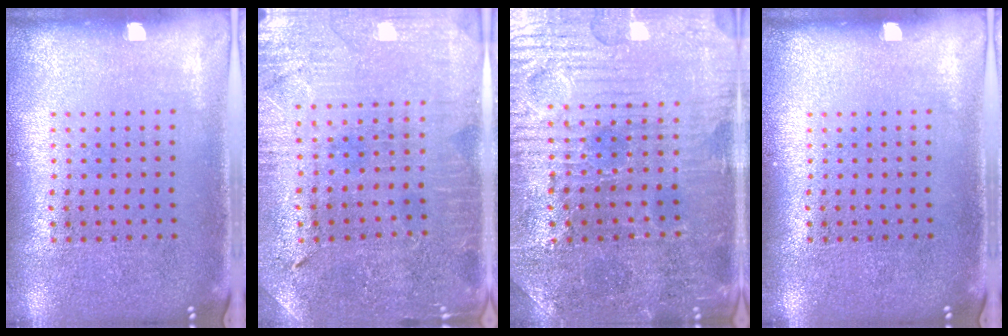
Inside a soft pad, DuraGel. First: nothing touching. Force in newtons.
{"total": 0.7, "press": 0.6, "slide": 0.3}
{"total": 3.6, "press": 3.6, "slide": 0.4}
{"total": 0.0}